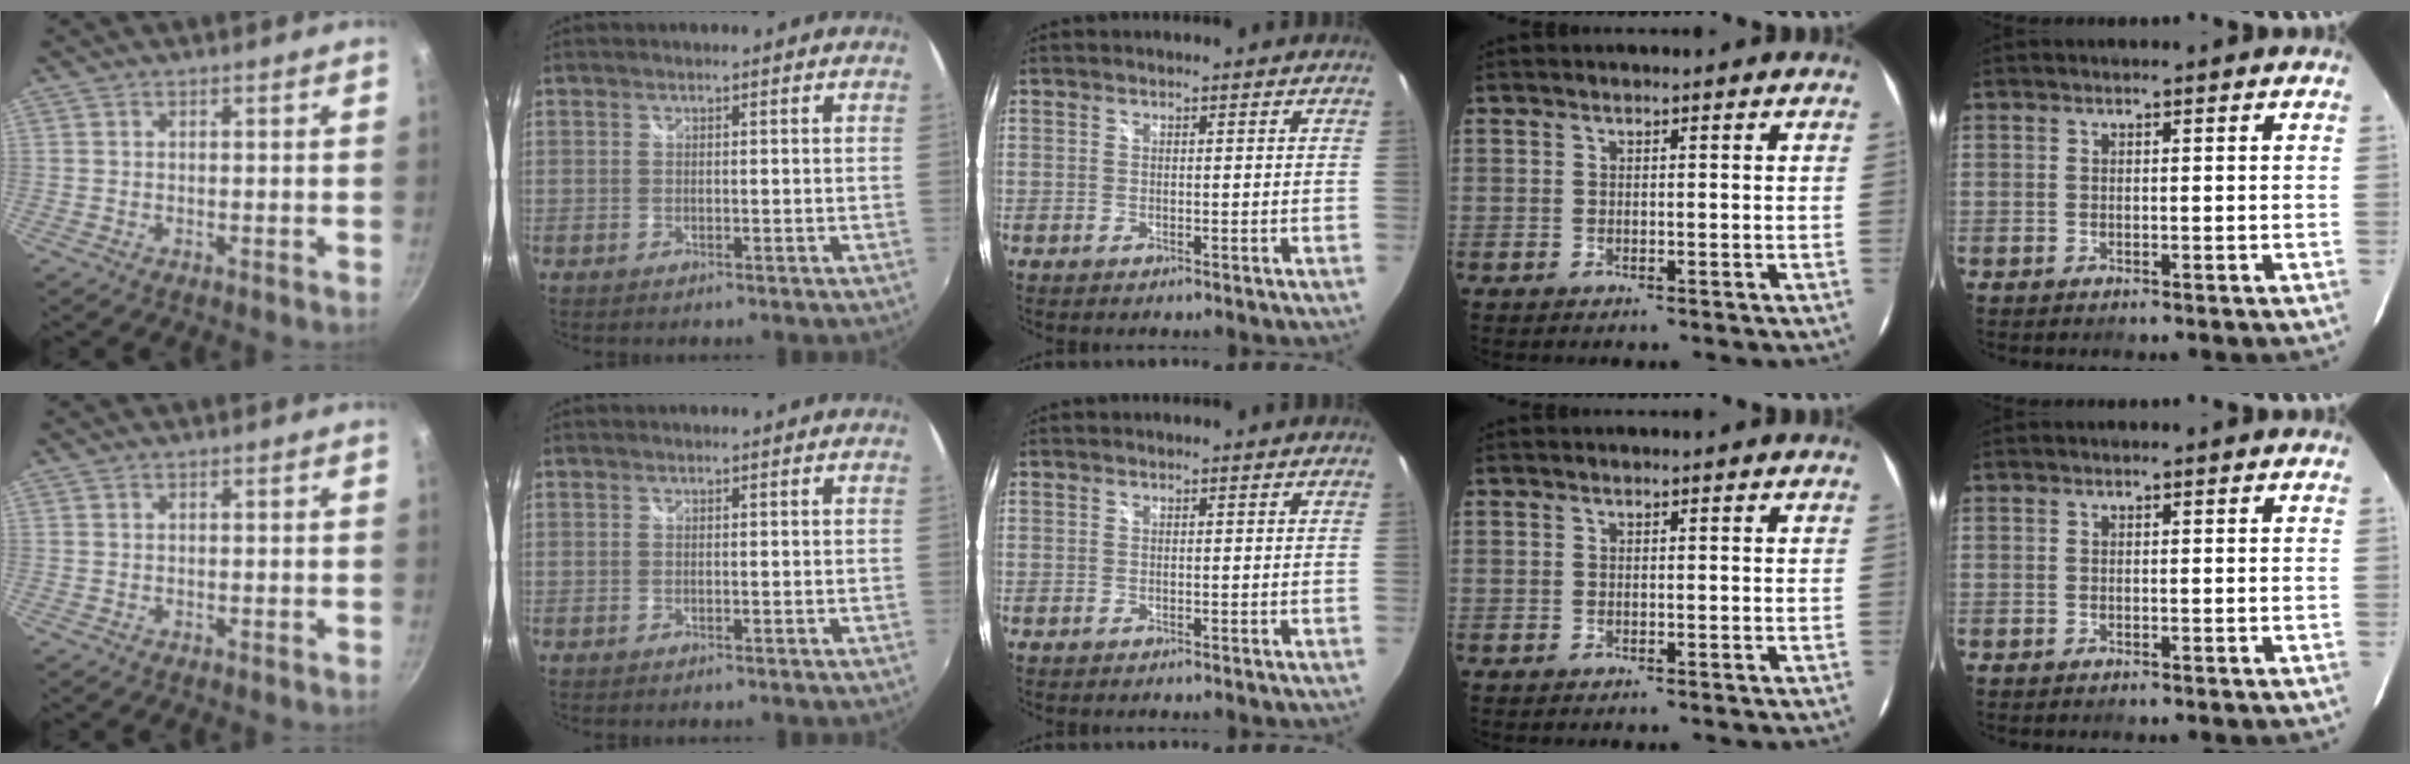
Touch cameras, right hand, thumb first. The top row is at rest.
{}